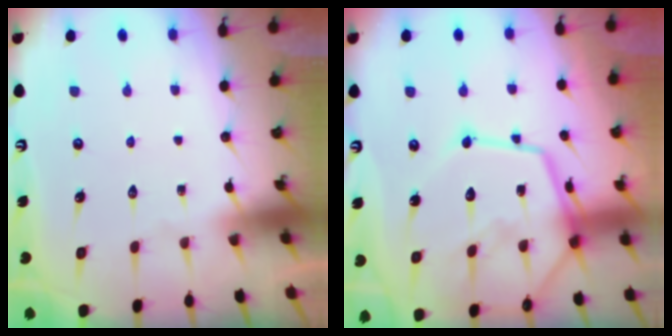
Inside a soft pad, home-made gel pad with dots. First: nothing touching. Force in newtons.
{"total": 16.8, "press": 16.7, "slide": 1.6}